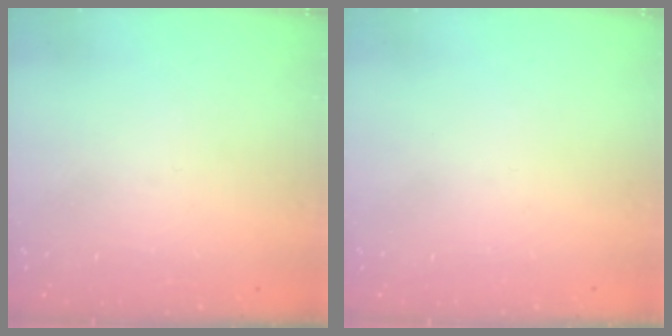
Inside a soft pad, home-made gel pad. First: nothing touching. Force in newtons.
{"total": 1.8, "press": 1.7, "slide": 0.1}